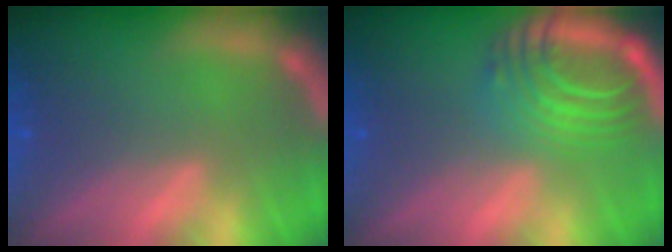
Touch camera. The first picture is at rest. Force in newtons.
{"total": 7.5}